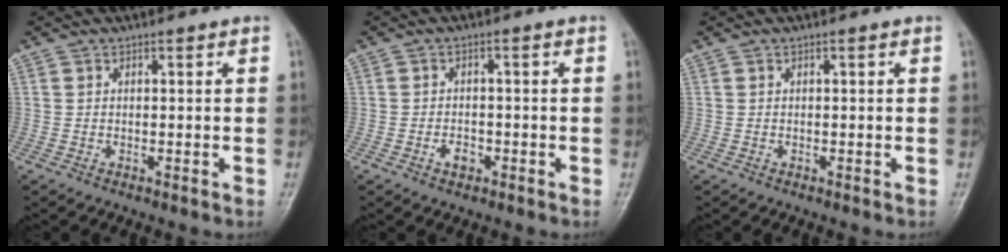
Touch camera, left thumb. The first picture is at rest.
{"total": 2.7, "force": [-1.3, 1.7, 1.6], "torque": [-0.023, 0.011, -0.021]}
{"total": 0.0}